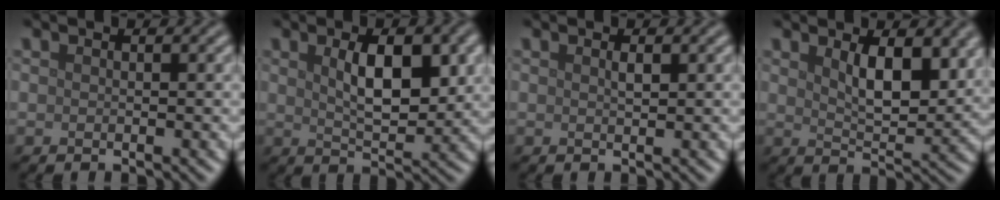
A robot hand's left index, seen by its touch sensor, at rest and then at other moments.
{"total": 5.6, "force": [1.5, 2.2, 4.9], "torque": [-0.081, 0.000, 0.028]}
{"total": 0.7, "force": [0.4, 0.2, 0.6], "torque": [-0.012, 0.000, 0.007]}
{"total": 5.5, "force": [2.3, 2.3, 4.5], "torque": [-0.079, -0.008, 0.044]}